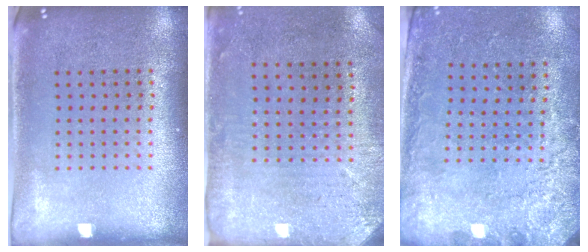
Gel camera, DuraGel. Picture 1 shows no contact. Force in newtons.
{"total": 3.0, "press": 2.4, "slide": 1.8}
{"total": 2.7, "press": 2.2, "slide": 1.5}